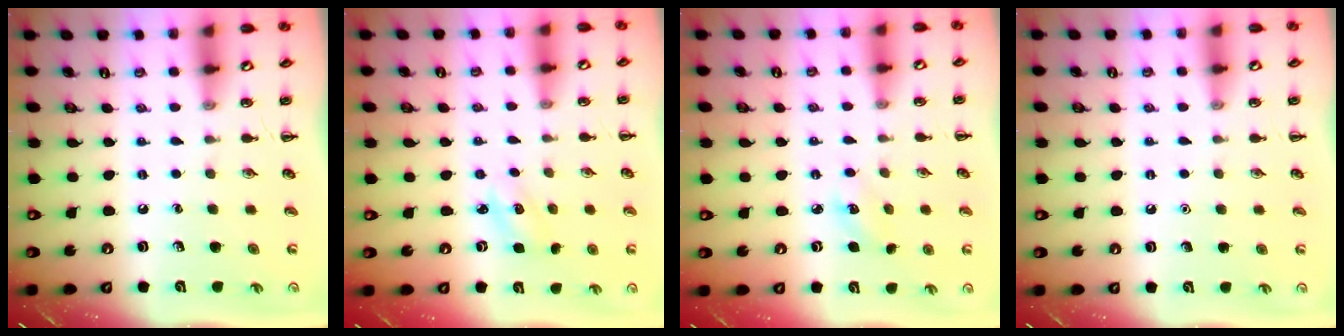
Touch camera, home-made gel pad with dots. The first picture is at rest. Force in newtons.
{"total": 2.8, "press": 2.7, "slide": 0.7}
{"total": 3.9, "press": 3.8, "slide": 1.0}
{"total": 1.6, "press": 1.6, "slide": 0.1}